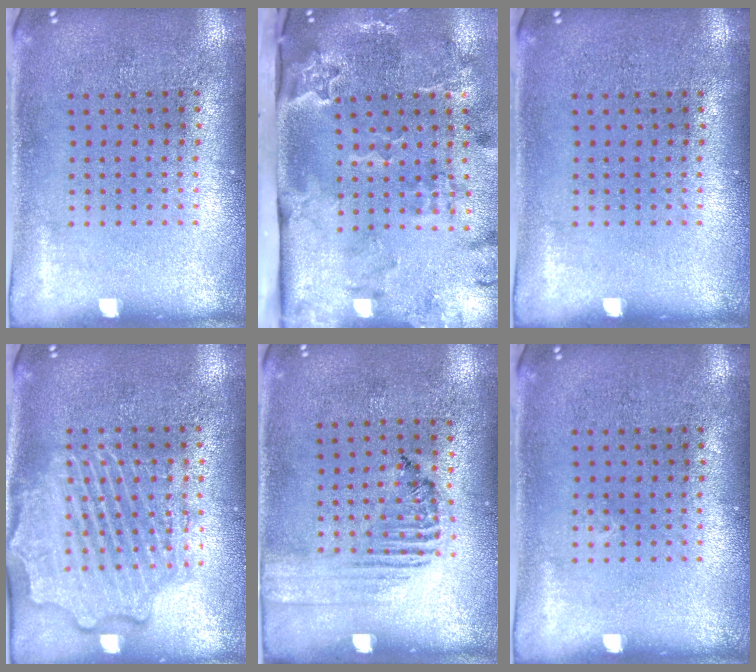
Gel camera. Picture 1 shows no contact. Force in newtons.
{"total": 3.6, "press": 2.4, "slide": 2.6}
{"total": 0.0}
{"total": 2.6, "press": 2.6, "slide": 0.3}
{"total": 1.5, "press": 1.1, "slide": 1.0}
{"total": 0.0}